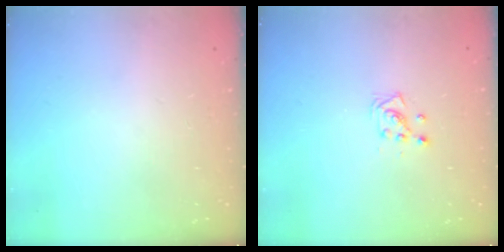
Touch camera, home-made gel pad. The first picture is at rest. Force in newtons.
{"total": 3.3, "press": 3.2, "slide": 0.5}